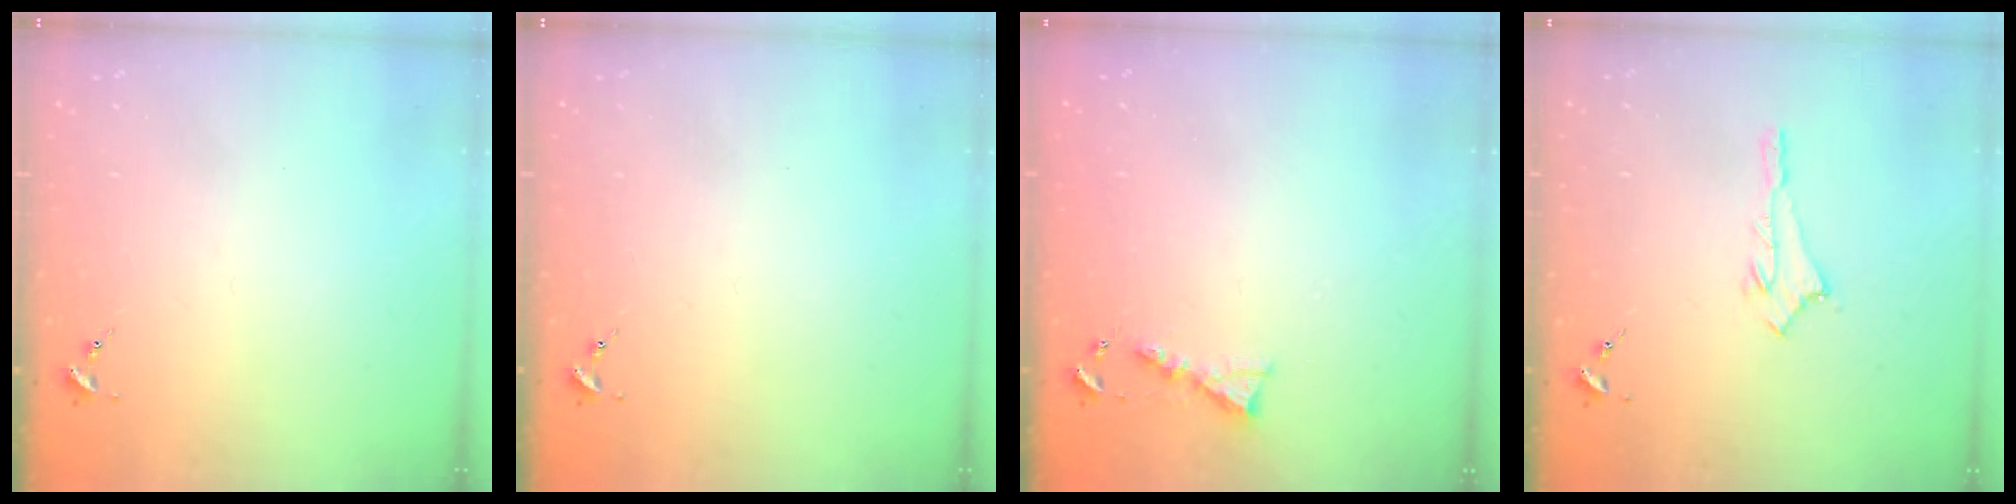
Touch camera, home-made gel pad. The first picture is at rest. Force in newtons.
{"total": 0.0}
{"total": 4.9, "press": 4.9, "slide": 0.5}
{"total": 2.9, "press": 2.9, "slide": 0.2}